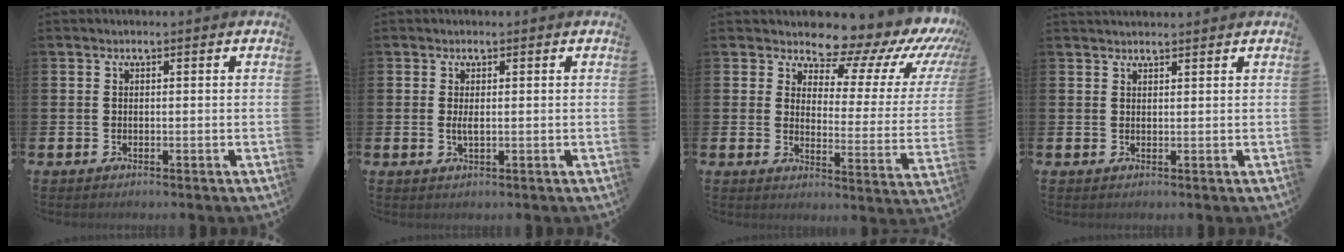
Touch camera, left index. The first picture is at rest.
{"total": 1.1, "force": [0.2, 0.3, 1.1], "torque": [-0.021, 0.001, 0.002]}
{"total": 8.1, "force": [7.1, 3.1, 2.2], "torque": [-0.039, -0.076, 0.109]}
{"total": 1.5, "force": [1.5, 0.2, 0.1], "torque": [0.006, -0.007, 0.026]}